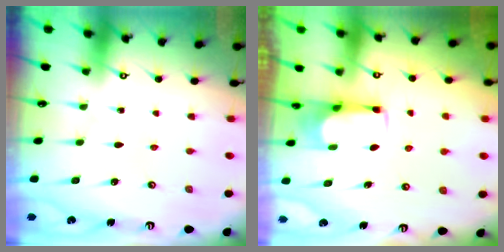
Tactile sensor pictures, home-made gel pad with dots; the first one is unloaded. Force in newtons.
{"total": 2.3, "press": 2.3, "slide": 0.3}